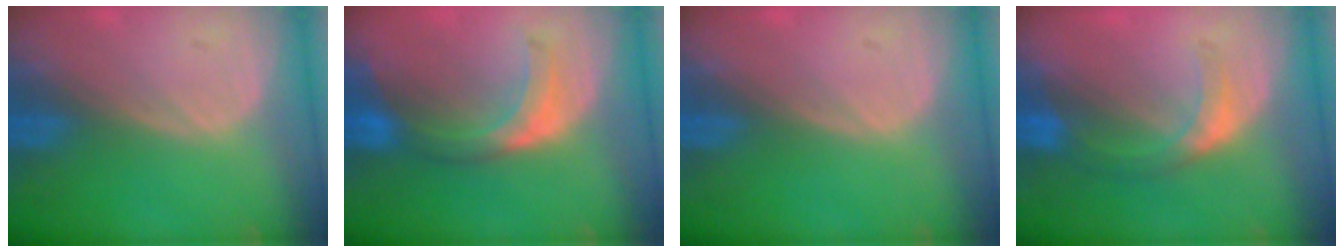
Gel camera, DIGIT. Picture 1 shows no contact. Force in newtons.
{"total": 6.6, "press": 6.6, "slide": 0.6}
{"total": 0.0}
{"total": 5.8, "press": 5.1, "slide": 2.7}